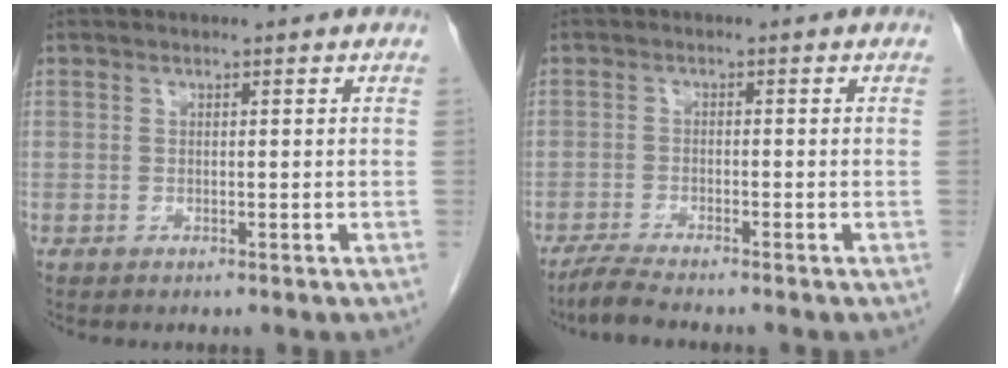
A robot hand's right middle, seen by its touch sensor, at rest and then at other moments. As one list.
[{"total": 3.2, "force": [-2.9, -0.4, 1.3], "torque": [-0.038, -0.015, -0.059]}]